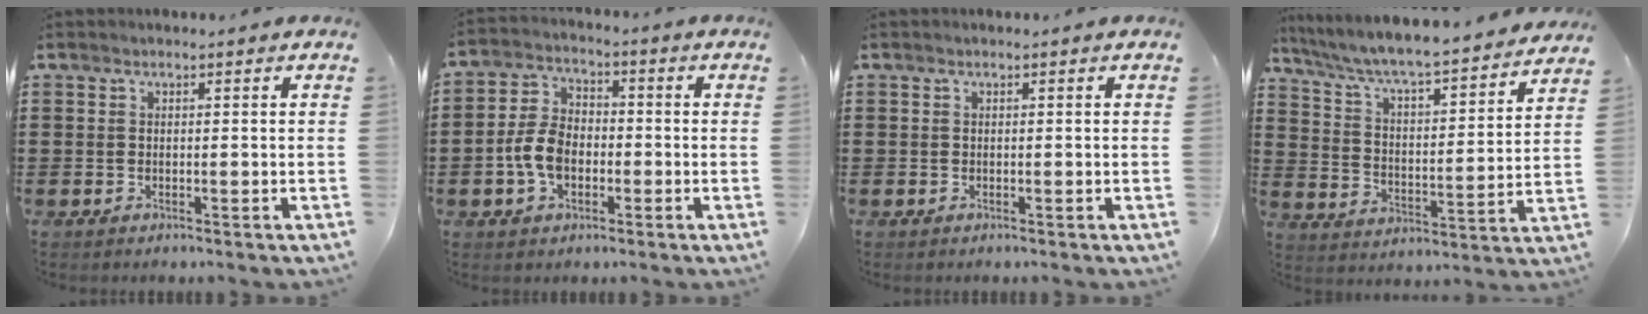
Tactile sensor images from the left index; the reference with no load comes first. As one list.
[{"total": 6.9, "force": [-1.9, 4.5, 4.9], "torque": [-0.128, 0.001, -0.044]}, {"total": 0.0}, {"total": 5.6, "force": [5.1, 0.0, 2.4], "torque": [-0.068, -0.045, 0.078]}]